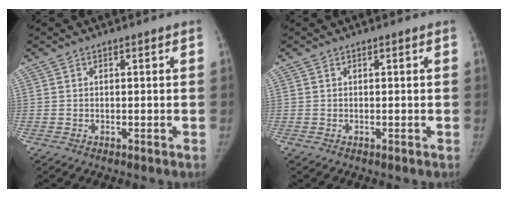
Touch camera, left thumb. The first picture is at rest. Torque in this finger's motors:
{"motor_torque": [0.00, 0.00, 0.16, -0.03, 0.00]}